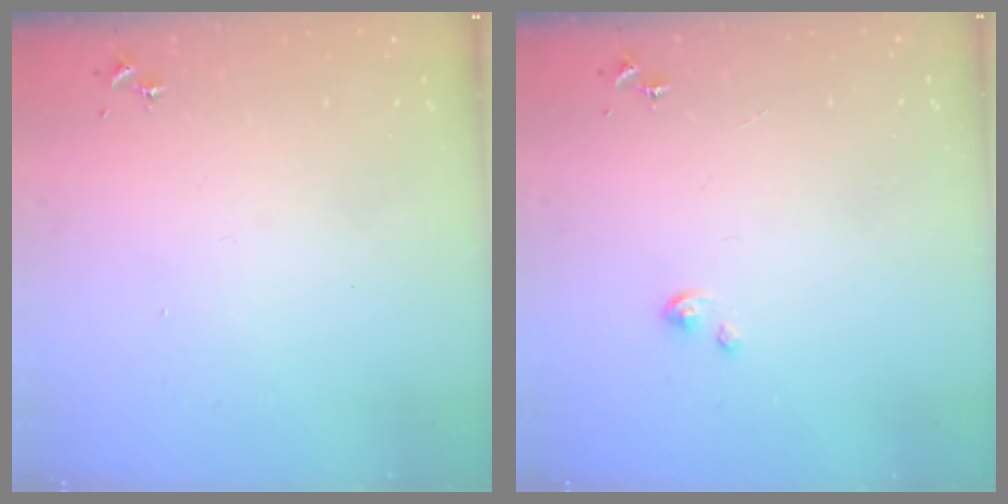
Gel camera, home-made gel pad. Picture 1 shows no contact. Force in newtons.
{"total": 1.8, "press": 1.8, "slide": 0.2}